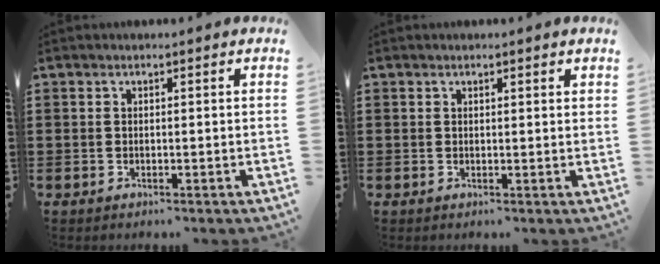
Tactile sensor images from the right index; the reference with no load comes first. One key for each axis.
{"total": 0.6, "fx": 0.4, "fy": 0.3, "fz": 0.3, "tx": -0.007, "ty": 0.003, "tz": 0.008}